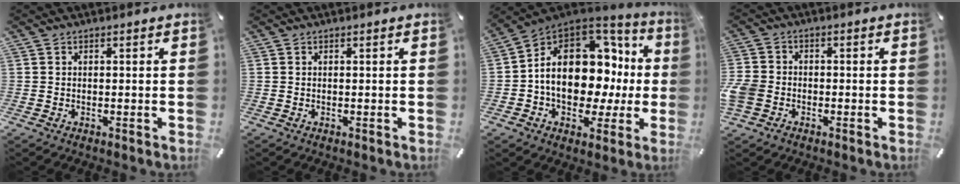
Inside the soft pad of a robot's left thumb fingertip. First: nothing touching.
{"total": 0.0}
{"total": 18.7, "force": [1.5, 13.1, 13.2], "torque": [-0.204, -0.021, 0.029]}
{"total": 5.3, "force": [-2.2, 4.2, 2.3], "torque": [-0.056, 0.010, -0.041]}